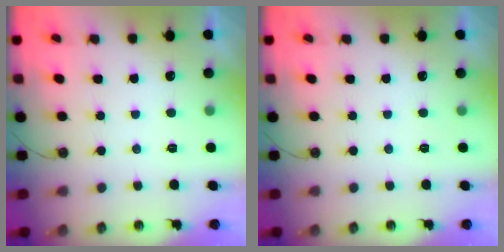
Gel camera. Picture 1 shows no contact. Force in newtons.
{"total": 0.0}